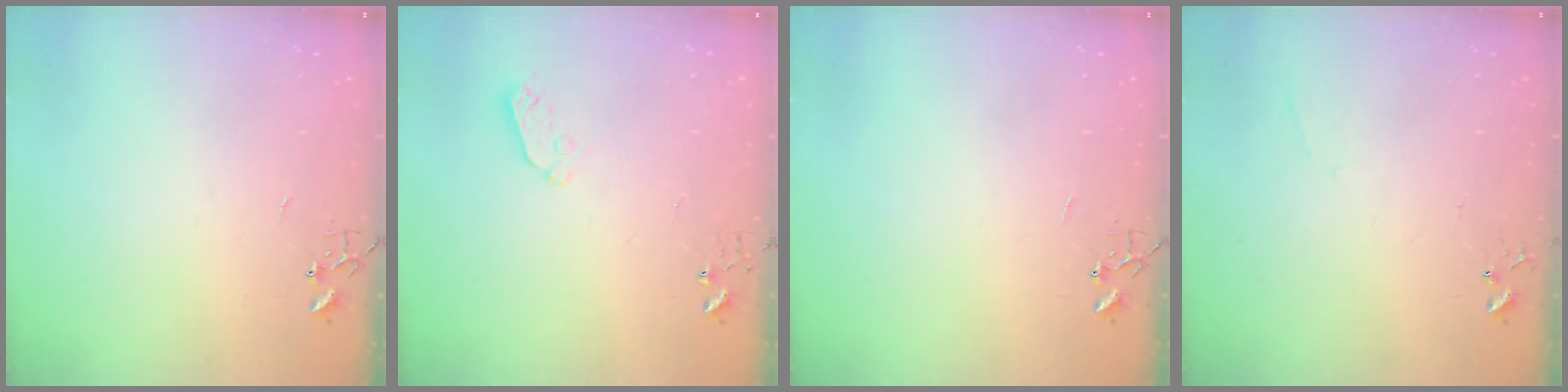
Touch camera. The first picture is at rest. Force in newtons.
{"total": 3.9, "press": 3.8, "slide": 0.6}
{"total": 0.0}
{"total": 3.8, "press": 3.7, "slide": 0.6}